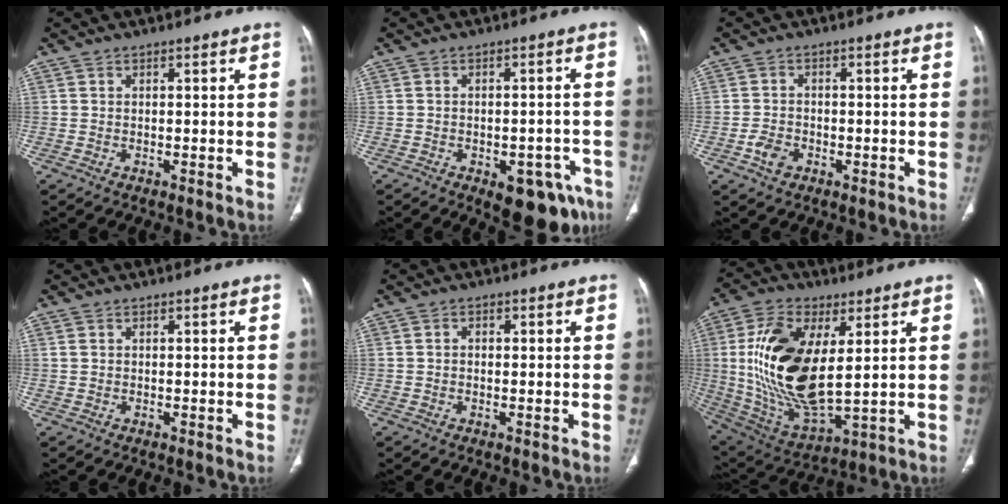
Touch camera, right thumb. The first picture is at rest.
{"total": 8.8, "force": [-5.0, 4.8, 5.4], "torque": [-0.032, 0.024, -0.060]}
{"total": 3.4, "force": [-1.4, 2.4, 1.9], "torque": [-0.031, 0.009, -0.024]}
{"total": 0.7, "force": [0.4, 0.4, 0.4], "torque": [-0.010, 0.009, 0.010]}
{"total": 0.9, "force": [0.0, 0.7, 0.5], "torque": [-0.007, 0.005, -0.001]}
{"total": 21.7, "force": [3.6, 10.1, 18.8], "torque": [-0.369, -0.023, 0.077]}